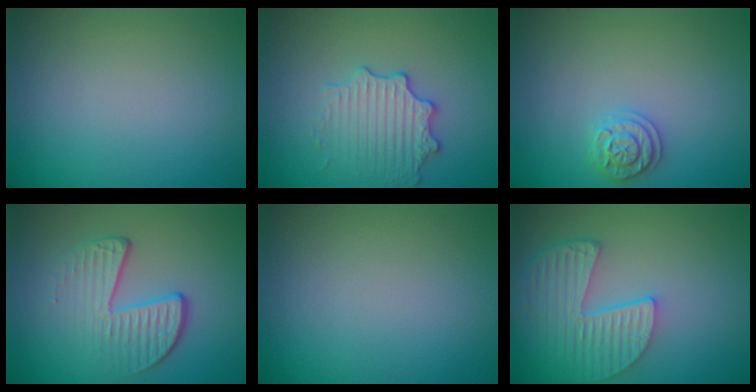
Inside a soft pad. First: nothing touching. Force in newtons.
{"total": 2.9, "press": 2.8, "slide": 0.7}
{"total": 1.9, "press": 1.9, "slide": 0.2}
{"total": 4.1, "press": 2.7, "slide": 3.1}
{"total": 0.0}
{"total": 5.3, "press": 4.2, "slide": 3.2}